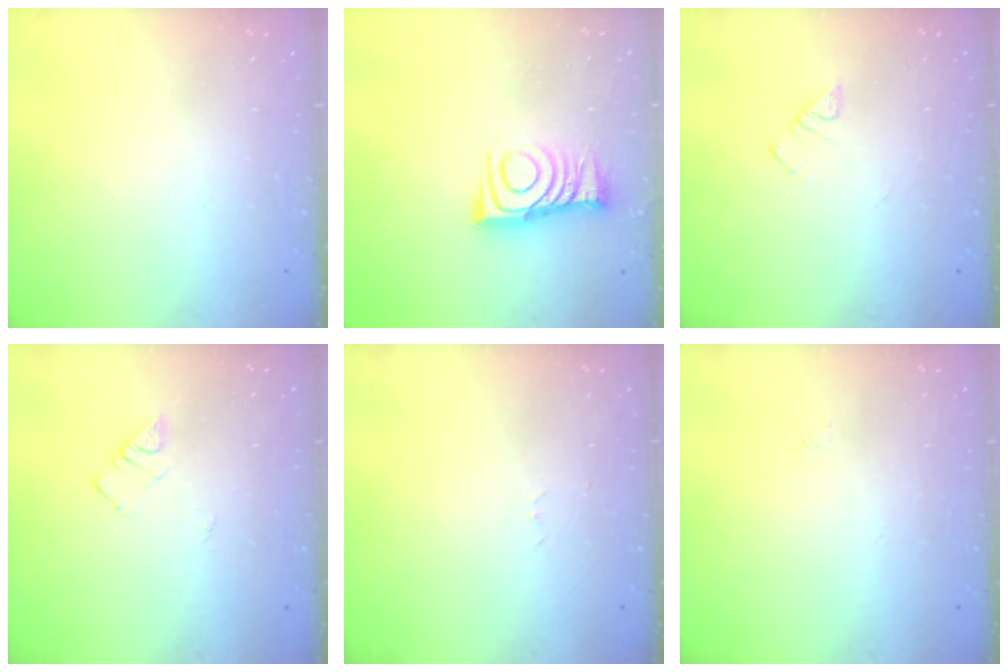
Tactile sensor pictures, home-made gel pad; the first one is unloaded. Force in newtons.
{"total": 10.6, "press": 10.6, "slide": 0.4}
{"total": 2.7, "press": 2.7, "slide": 0.4}
{"total": 2.8, "press": 2.7, "slide": 0.4}
{"total": 2.6, "press": 2.6, "slide": 0.4}
{"total": 3.4, "press": 3.3, "slide": 0.5}